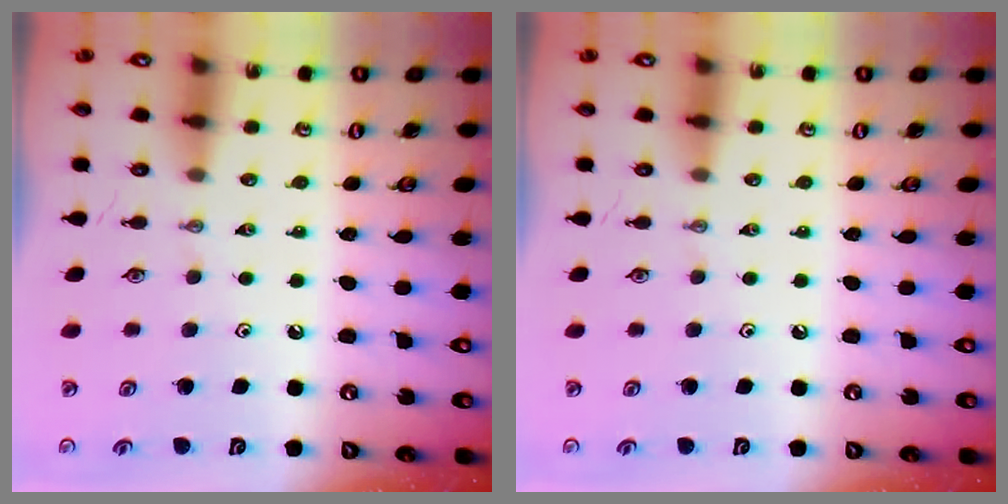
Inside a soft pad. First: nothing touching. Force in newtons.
{"total": 0.0}